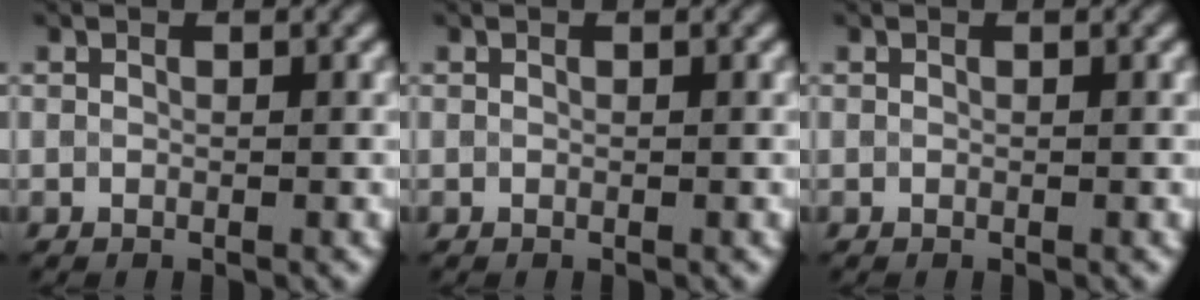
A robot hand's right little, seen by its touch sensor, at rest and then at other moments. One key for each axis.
{"total": 0.0}
{"total": 0.0}